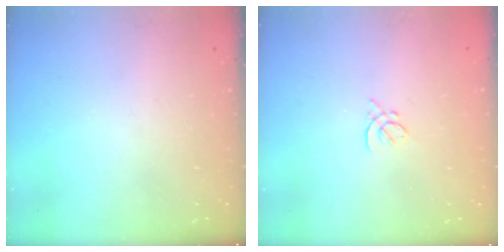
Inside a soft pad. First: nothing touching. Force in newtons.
{"total": 2.0, "press": 1.9, "slide": 0.7}